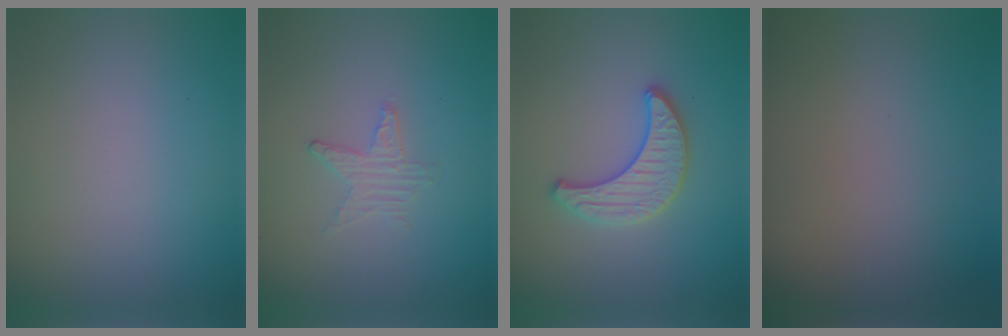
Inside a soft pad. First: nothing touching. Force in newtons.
{"total": 0.5, "press": 0.5, "slide": 0.1}
{"total": 3.2, "press": 3.1, "slide": 0.4}
{"total": 0.0}